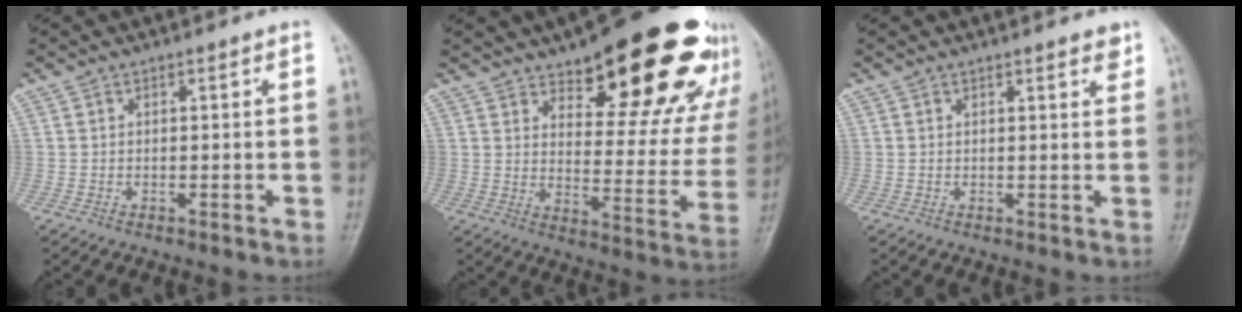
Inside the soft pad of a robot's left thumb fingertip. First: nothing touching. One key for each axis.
{"total": 26.0, "fx": 17.6, "fy": 9.6, "fz": 16.5, "tx": -0.171, "ty": -0.097, "tz": 0.232}
{"total": 2.4, "fx": 1.8, "fy": 0.6, "fz": 1.5, "tx": -0.013, "ty": -0.007, "tz": 0.021}